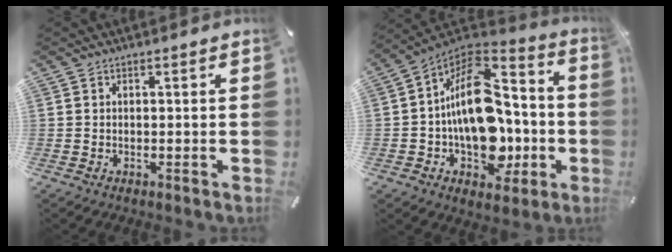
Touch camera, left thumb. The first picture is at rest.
{"total": 20.8, "force": [-2.2, 14.4, 14.8], "torque": [-0.243, -0.001, -0.031]}